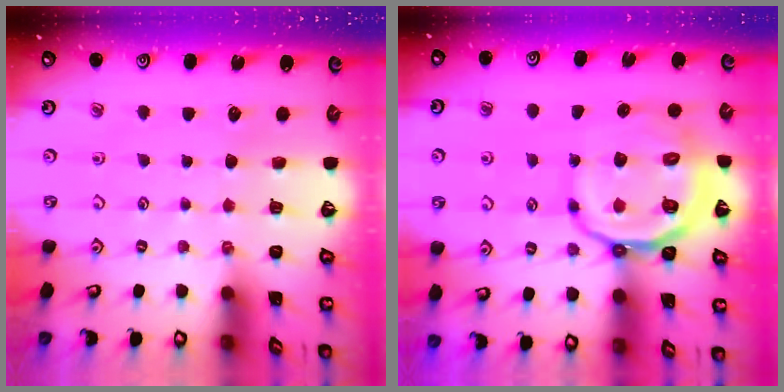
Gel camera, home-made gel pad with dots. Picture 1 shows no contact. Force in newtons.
{"total": 15.3, "press": 15.1, "slide": 2.6}